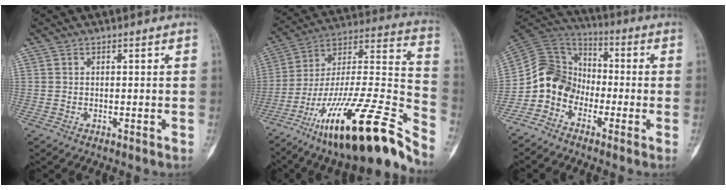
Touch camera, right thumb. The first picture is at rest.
{"total": 30.5, "force": [-20.2, 6.2, 22.0], "torque": [-0.310, 0.086, -0.335]}
{"total": 10.2, "force": [-4.2, 8.3, 4.0], "torque": [-0.058, 0.066, -0.097]}